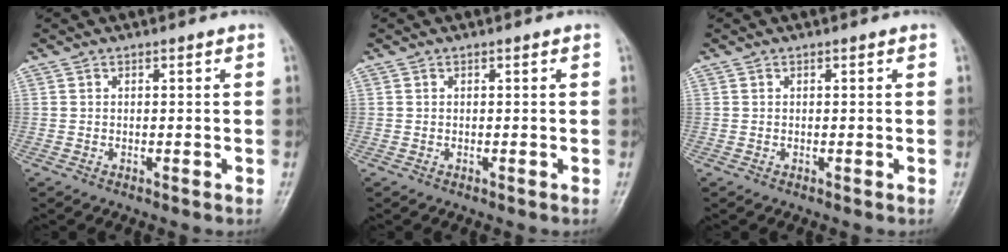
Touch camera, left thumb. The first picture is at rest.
{"total": 0.0}
{"total": 0.0}